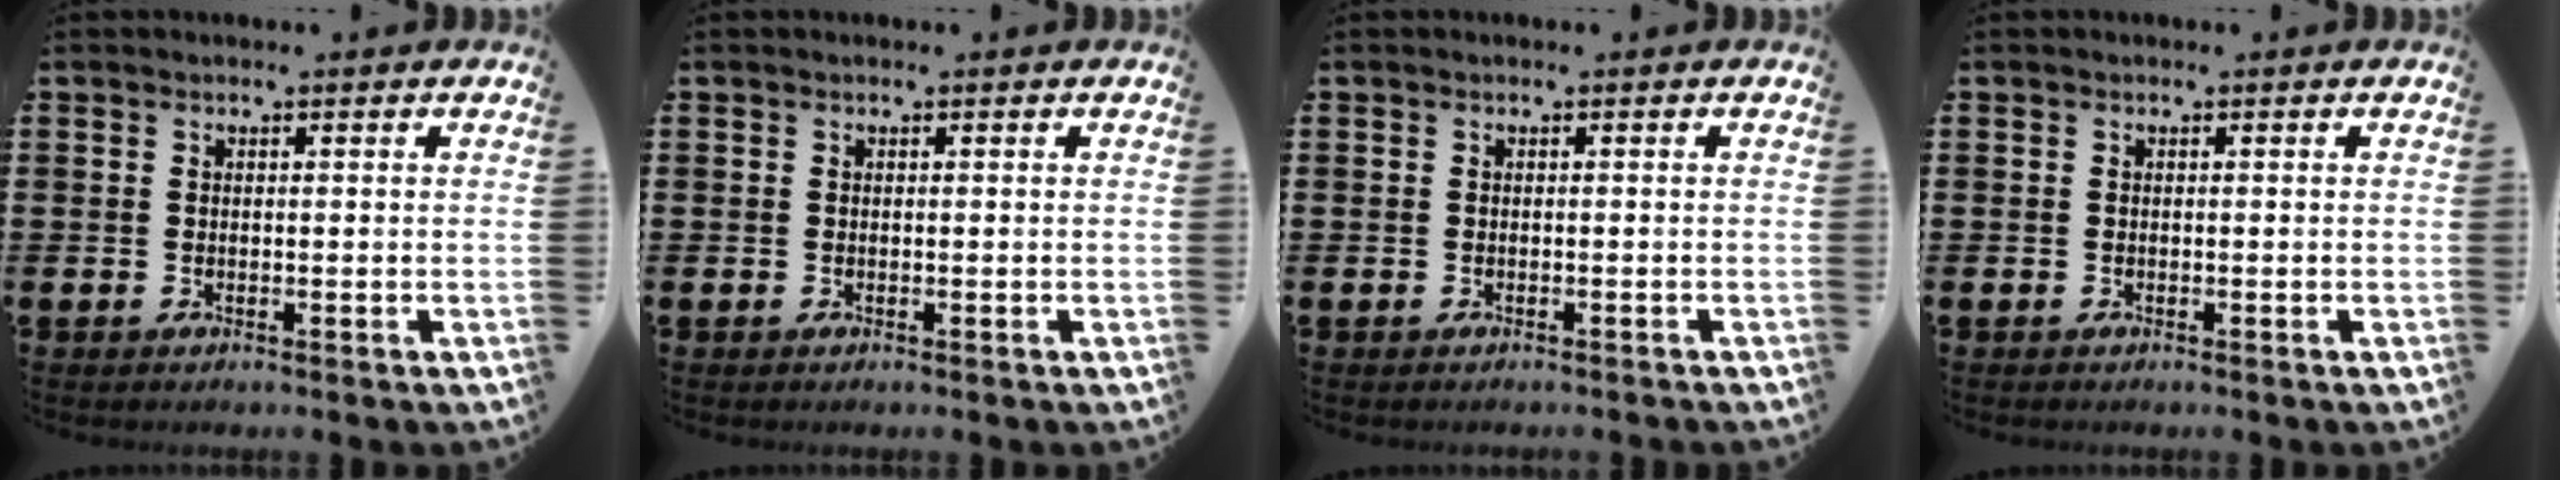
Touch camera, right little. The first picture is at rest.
{"total": 0.0}
{"total": 0.0}
{"total": 0.0}